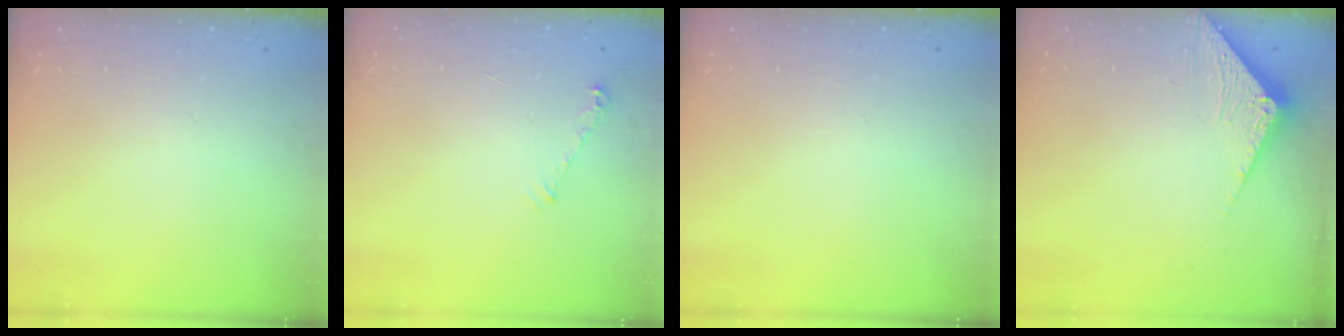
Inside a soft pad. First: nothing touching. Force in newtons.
{"total": 4.9, "press": 4.9, "slide": 0.5}
{"total": 0.0}
{"total": 3.4, "press": 3.4, "slide": 0.3}